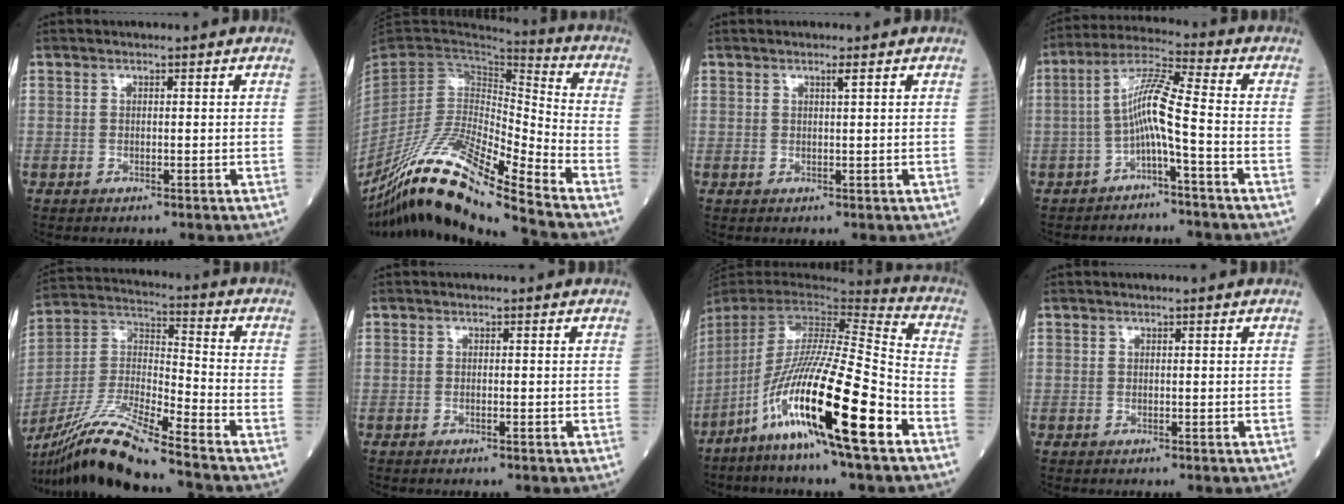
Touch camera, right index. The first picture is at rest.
{"total": 18.5, "force": [-14.5, -0.1, 11.5], "torque": [-0.226, -0.008, -0.272]}
{"total": 0.9, "force": [0.5, -0.2, 0.7], "torque": [-0.016, -0.003, 0.010]}
{"total": 7.3, "force": [-2.1, -0.1, 7.0], "torque": [-0.136, 0.027, -0.040]}
{"total": 16.6, "force": [-13.8, -0.5, 9.2], "torque": [-0.198, -0.011, -0.261]}
{"total": 0.0}
{"total": 21.9, "force": [-11.0, 0.3, 19.0], "torque": [-0.368, -0.051, -0.212]}
{"total": 0.0}